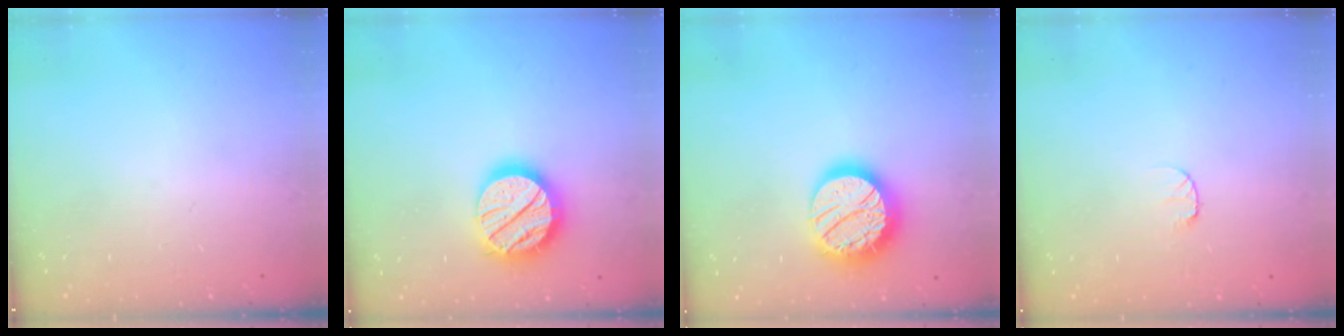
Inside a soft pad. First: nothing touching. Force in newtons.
{"total": 19.9, "press": 19.8, "slide": 1.7}
{"total": 18.8, "press": 18.7, "slide": 1.5}
{"total": 5.4, "press": 5.4, "slide": 0.6}